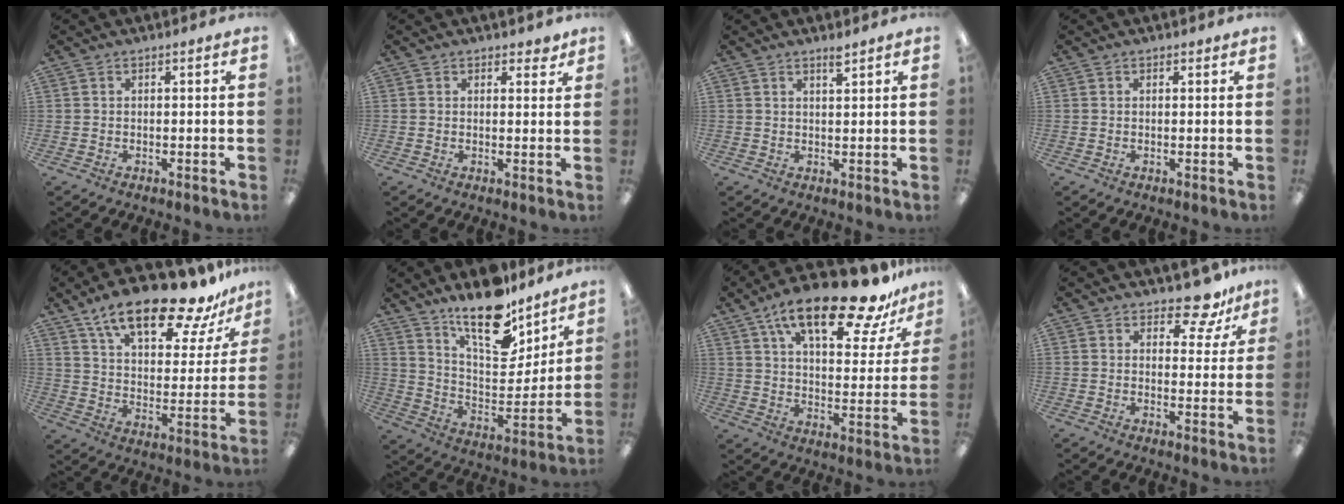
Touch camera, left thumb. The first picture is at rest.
{"total": 1.9, "force": [1.5, 1.0, 0.5], "torque": [0.006, -0.005, 0.025]}
{"total": 2.1, "force": [1.8, 0.1, 1.0], "torque": [-0.016, -0.006, 0.031]}
{"total": 0.6, "force": [0.4, 0.4, 0.1], "torque": [0.006, -0.001, 0.005]}
{"total": 20.4, "force": [15.2, 6.8, 11.7], "torque": [-0.195, -0.092, 0.259]}
{"total": 17.5, "force": [14.5, 6.1, 7.7], "torque": [-0.130, -0.107, 0.252]}
{"total": 21.9, "force": [14.8, 7.5, 14.3], "torque": [-0.226, -0.084, 0.244]}
{"total": 8.4, "force": [6.6, 3.6, 3.7], "torque": [-0.037, -0.043, 0.114]}